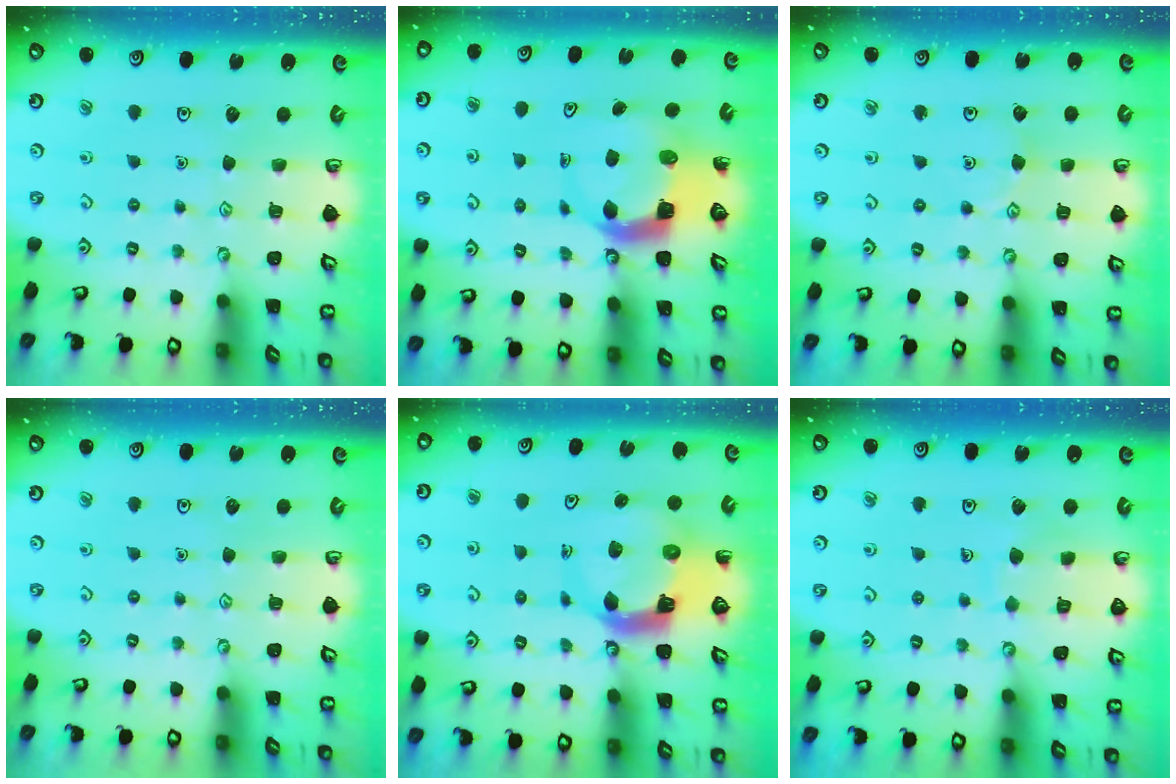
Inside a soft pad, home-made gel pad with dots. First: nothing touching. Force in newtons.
{"total": 5.6, "press": 5.5, "slide": 0.9}
{"total": 5.7, "press": 5.7, "slide": 0.6}
{"total": 0.0}
{"total": 7.1, "press": 7.1, "slide": 1.0}
{"total": 6.4, "press": 6.3, "slide": 0.5}